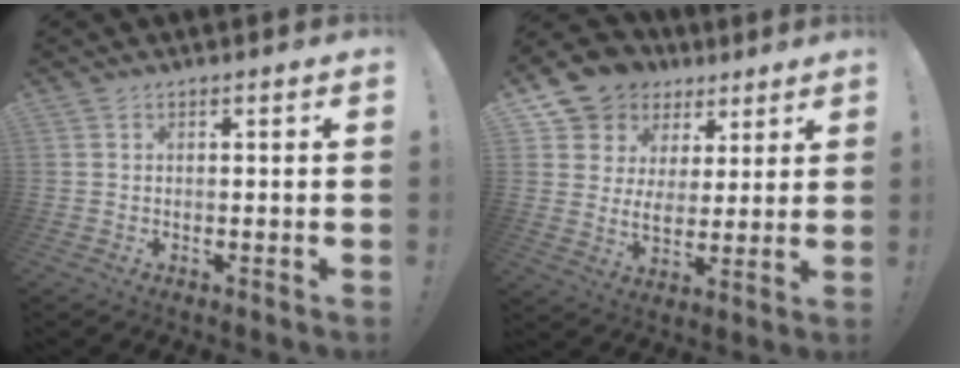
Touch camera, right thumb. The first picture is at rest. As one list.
[{"total": 10.1, "force": [5.3, 8.0, 3.1], "torque": [-0.052, -0.044, 0.107]}]